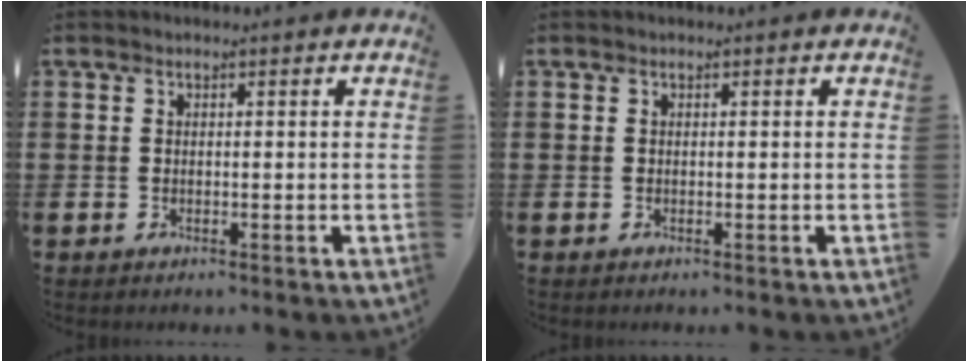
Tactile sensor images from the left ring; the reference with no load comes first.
{"total": 0.0}